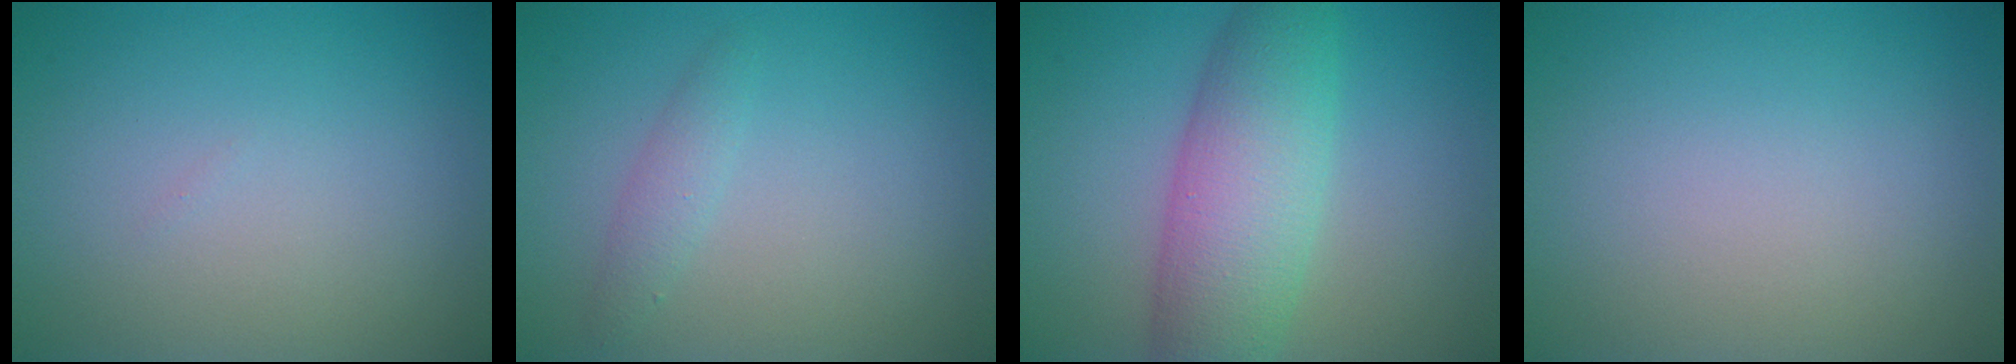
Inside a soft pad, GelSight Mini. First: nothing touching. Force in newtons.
{"total": 1.4, "press": 1.4, "slide": 0.0}
{"total": 7.3, "press": 7.3, "slide": 0.2}
{"total": 0.0}